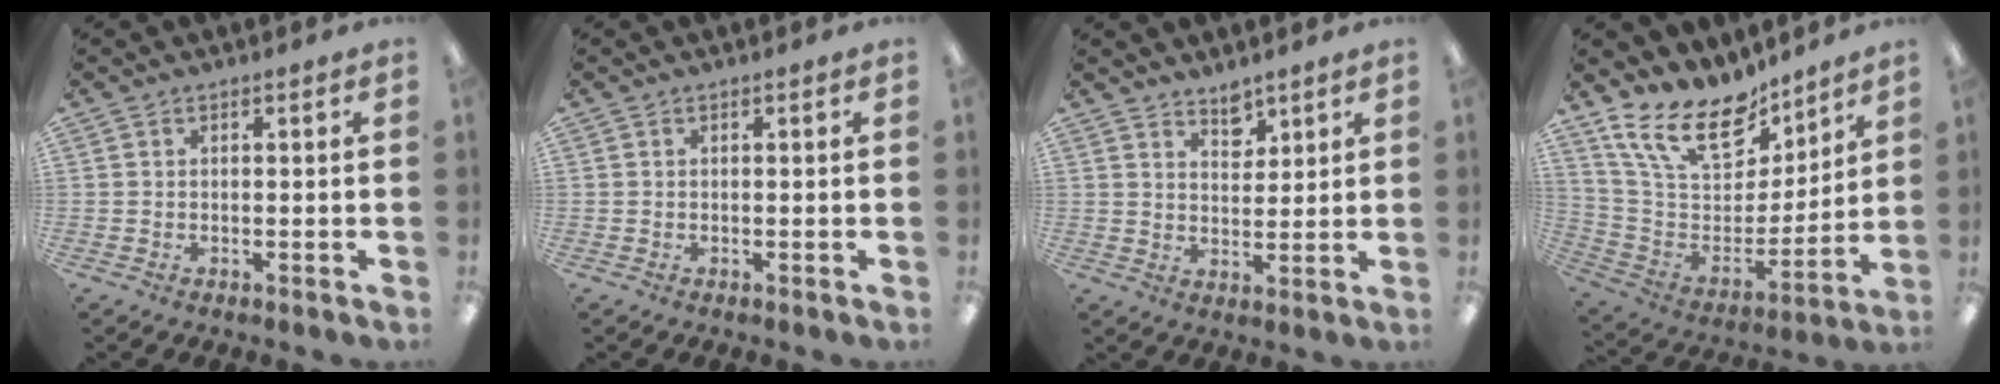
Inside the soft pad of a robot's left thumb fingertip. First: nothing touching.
{"total": 0.0}
{"total": 4.6, "force": [4.0, 2.0, 0.9], "torque": [0.006, -0.031, 0.070]}
{"total": 19.5, "force": [14.5, 9.2, 9.2], "torque": [-0.189, -0.090, 0.266]}